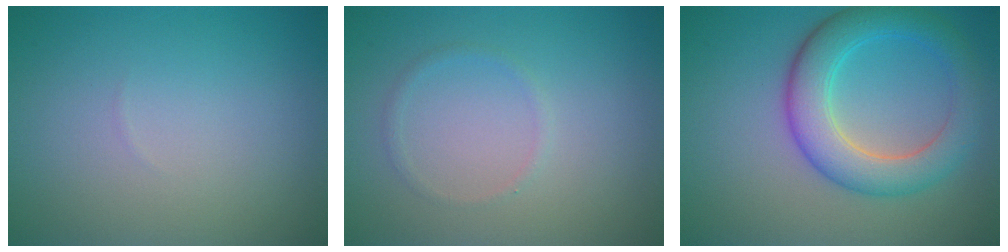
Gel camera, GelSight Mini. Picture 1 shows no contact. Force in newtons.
{"total": 0.7, "press": 0.7, "slide": 0.1}
{"total": 5.9, "press": 5.9, "slide": 0.1}